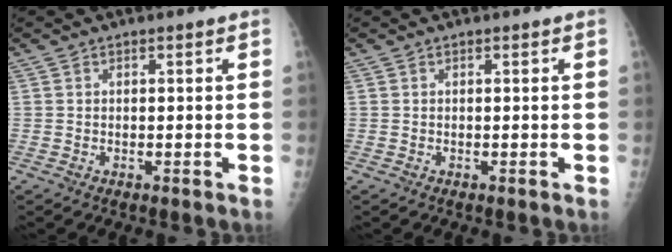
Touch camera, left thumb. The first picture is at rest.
{"total": 0.0}